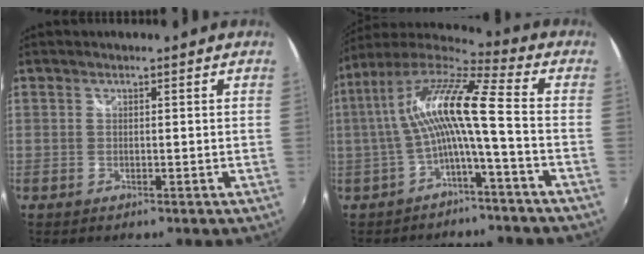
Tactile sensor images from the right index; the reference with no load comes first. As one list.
[{"total": 12.3, "force": [-1.5, 0.3, 12.3], "torque": [-0.233, 0.013, -0.027]}]